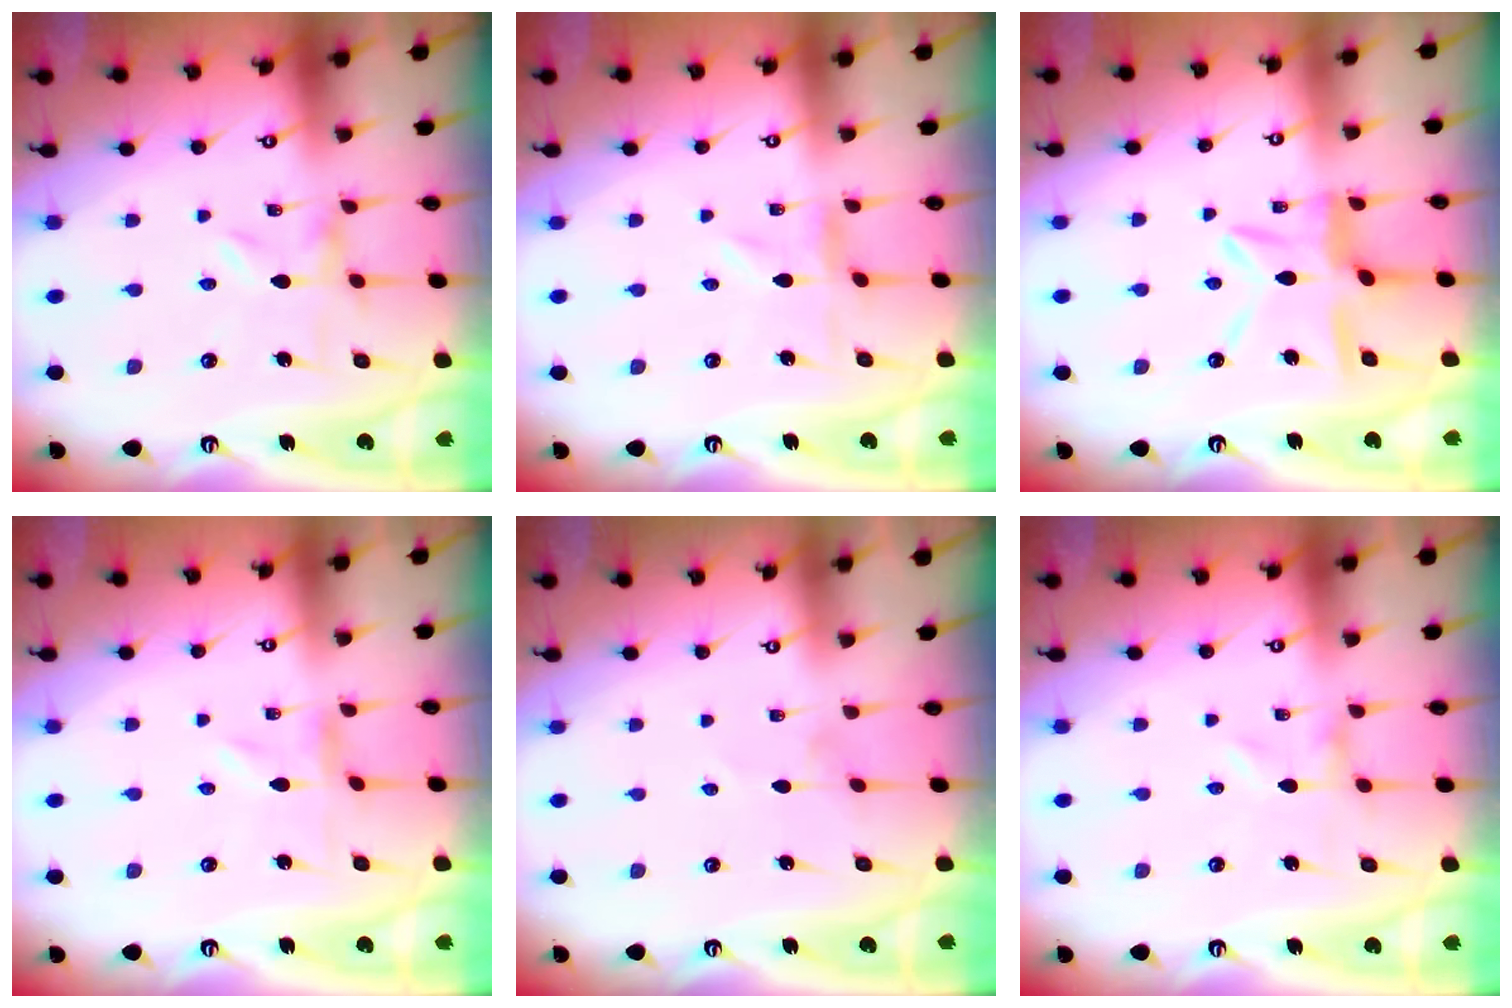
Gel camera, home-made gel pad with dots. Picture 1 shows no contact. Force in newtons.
{"total": 0.0}
{"total": 11.3, "press": 11.3, "slide": 1.2}
{"total": 0.0}
{"total": 0.0}
{"total": 0.0}